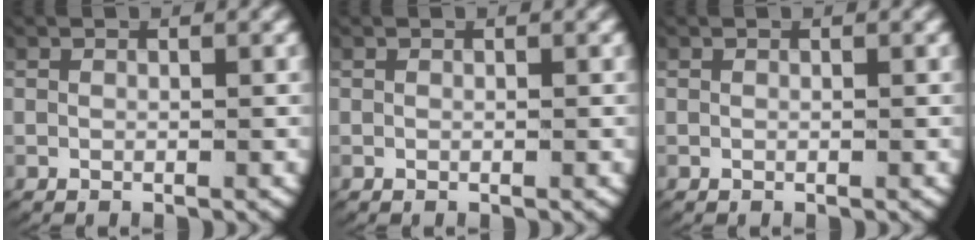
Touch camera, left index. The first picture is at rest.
{"total": 0.5, "force": [0.0, -0.5, -0.2], "torque": [-0.002, -0.010, 0.009]}
{"total": 0.0}